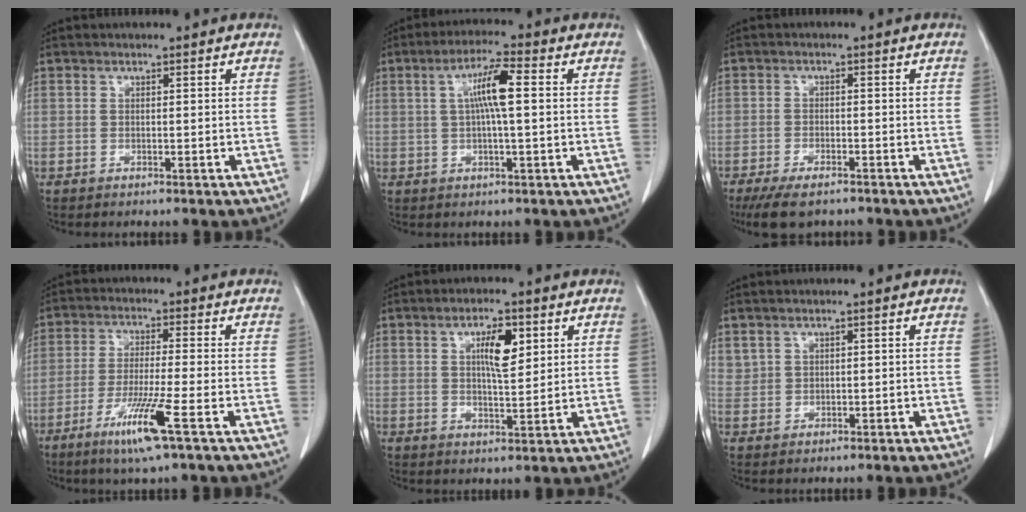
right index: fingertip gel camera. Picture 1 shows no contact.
{"total": 6.7, "force": [1.0, 0.5, 6.6], "torque": [-0.123, 0.010, 0.015]}
{"total": 6.7, "force": [-5.2, 2.2, 3.6], "torque": [-0.063, -0.010, -0.084]}
{"total": 8.5, "force": [-4.3, -0.7, 7.4], "torque": [-0.140, -0.023, -0.081]}
{"total": 6.0, "force": [2.2, 1.7, 5.3], "torque": [-0.091, 0.000, 0.039]}
{"total": 1.3, "force": [1.0, 0.8, 0.2], "torque": [0.003, 0.008, 0.023]}